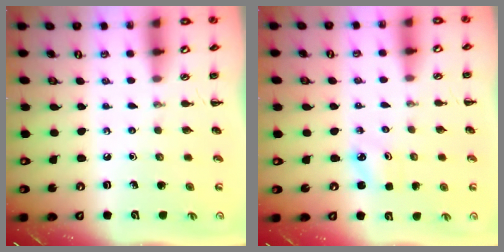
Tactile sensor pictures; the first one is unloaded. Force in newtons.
{"total": 1.7, "press": 1.7, "slide": 0.2}